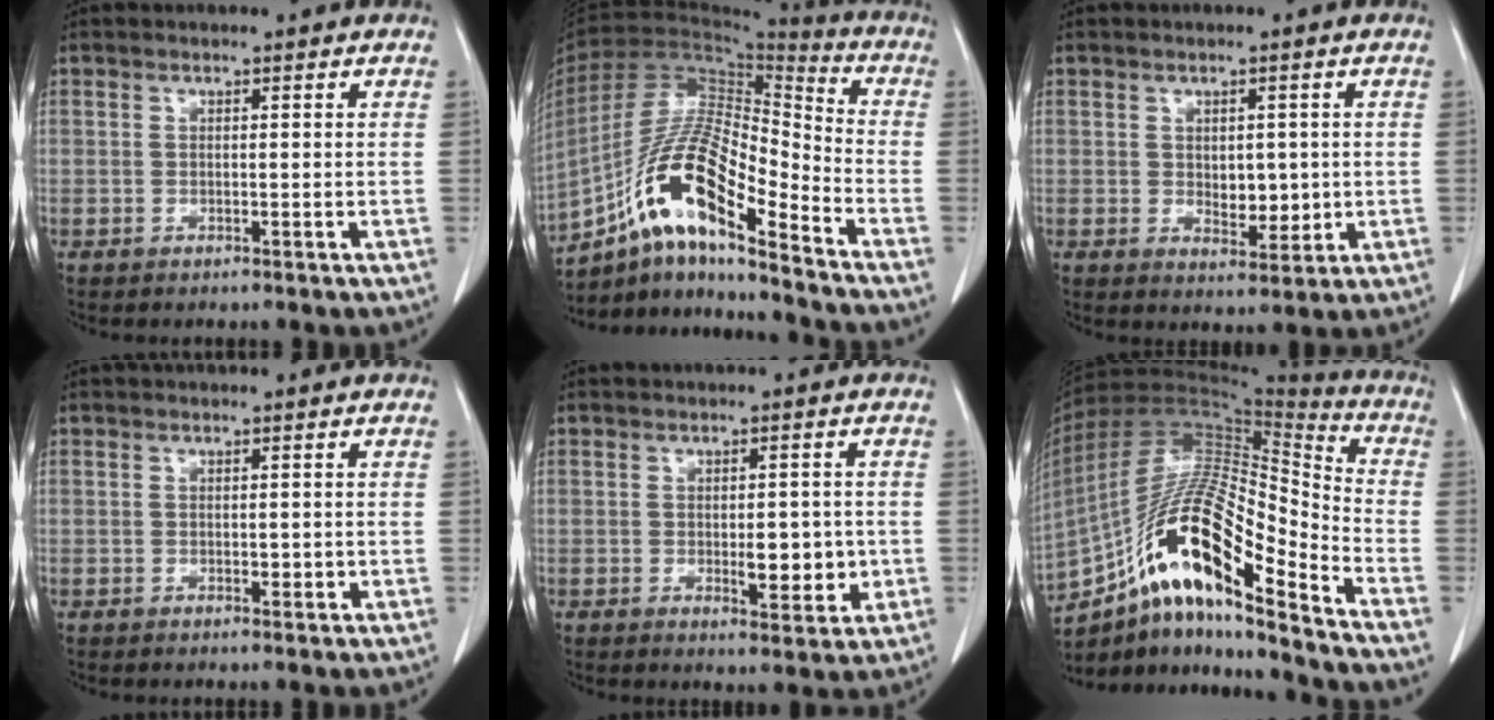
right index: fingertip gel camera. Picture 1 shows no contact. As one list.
[{"total": 16.8, "force": [-10.1, 2.9, 13.1], "torque": [-0.254, 0.009, -0.178]}, {"total": 4.3, "force": [0.1, 2.5, 3.5], "torque": [-0.046, -0.006, 0.012]}, {"total": 1.2, "force": [-0.2, 0.6, 1.0], "torque": [-0.013, 0.000, 0.000]}, {"total": 5.5, "force": [-0.8, 2.3, 4.9], "torque": [-0.063, -0.004, -0.004]}, {"total": 21.3, "force": [-12.7, 3.7, 16.8], "torque": [-0.326, 0.002, -0.225]}]